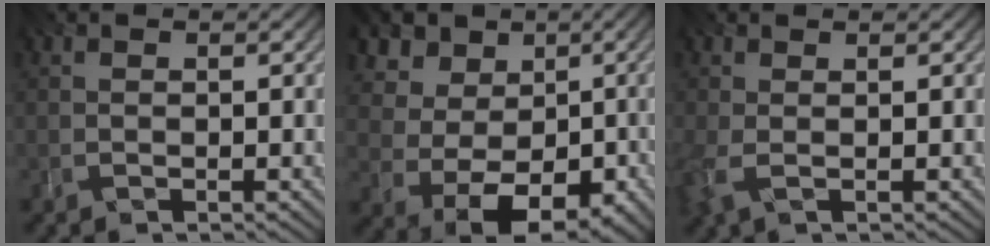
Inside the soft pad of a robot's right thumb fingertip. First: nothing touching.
{"total": 11.1, "force": [0.5, 9.1, 6.2], "torque": [-0.152, 0.006, 0.016]}
{"total": 2.9, "force": [0.6, 1.2, 2.6], "torque": [-0.071, 0.014, 0.007]}